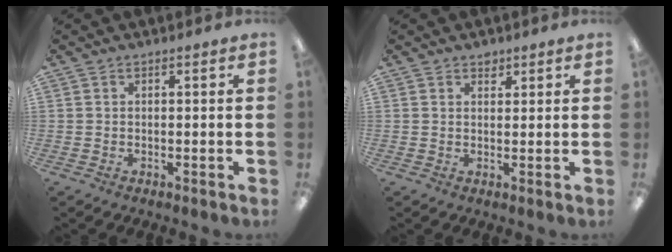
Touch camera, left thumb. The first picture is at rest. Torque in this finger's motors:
{"motor_torque": [0.06, -0.05, 0.15, -0.24, 0.00]}